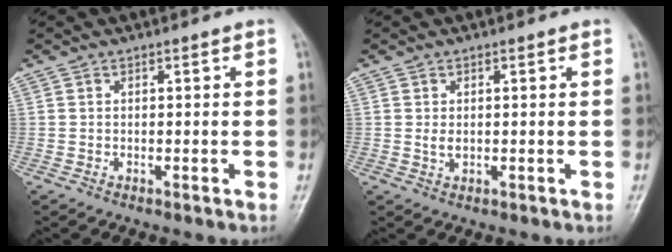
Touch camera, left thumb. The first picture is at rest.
{"total": 1.8, "force": [0.3, 1.1, 1.4], "torque": [-0.022, -0.003, 0.007]}